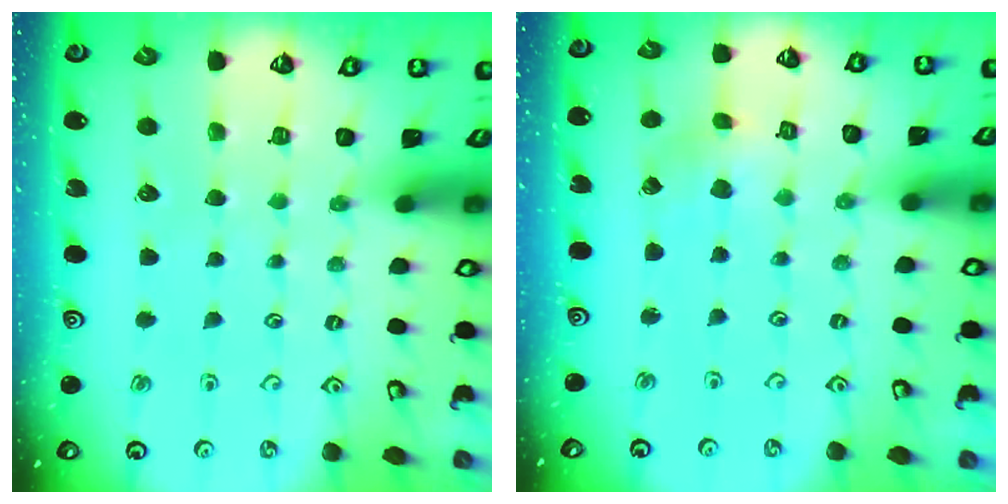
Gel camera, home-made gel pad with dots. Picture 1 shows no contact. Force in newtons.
{"total": 2.3, "press": 2.3, "slide": 0.3}